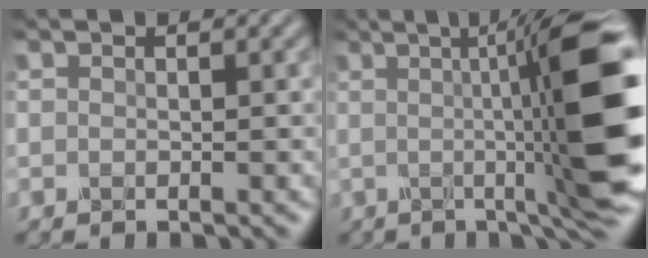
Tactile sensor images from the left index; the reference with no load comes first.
{"total": 13.4, "force": [0.6, 2.2, 13.2], "torque": [-0.155, 0.000, 0.013]}